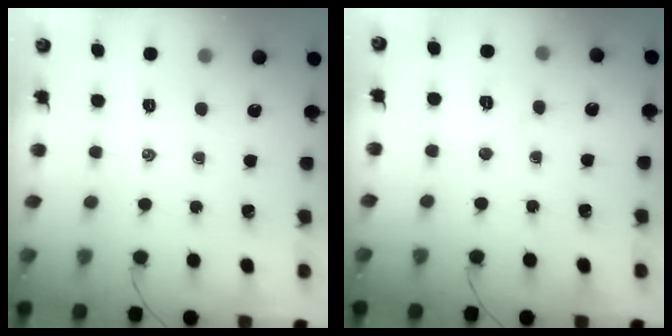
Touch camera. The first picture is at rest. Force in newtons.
{"total": 4.6, "press": 4.5, "slide": 0.8}